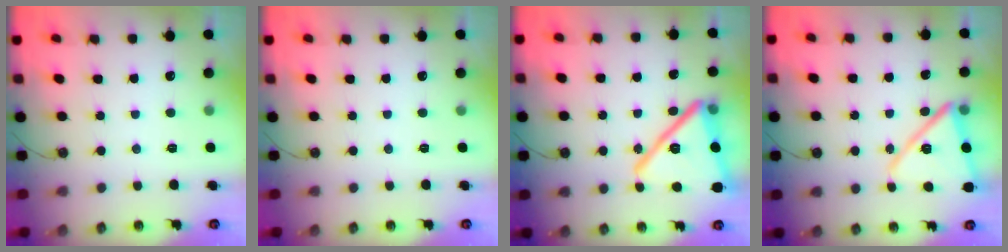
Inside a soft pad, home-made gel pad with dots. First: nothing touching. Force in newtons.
{"total": 0.0}
{"total": 24.0, "press": 23.9, "slide": 2.2}
{"total": 15.3, "press": 15.2, "slide": 1.0}